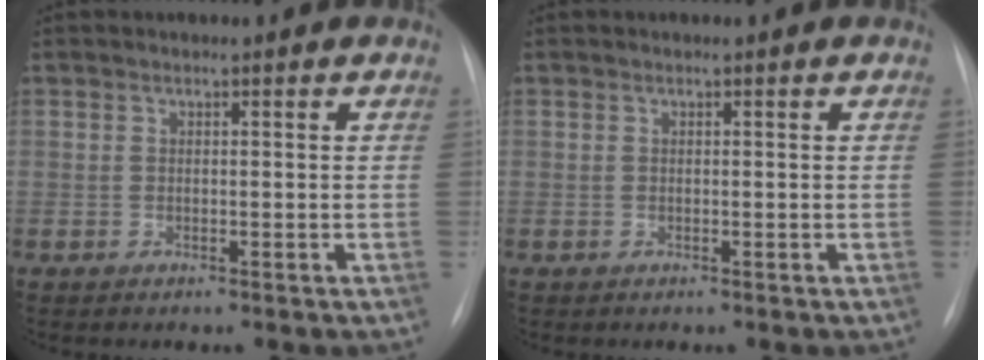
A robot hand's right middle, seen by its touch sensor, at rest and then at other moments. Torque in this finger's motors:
{"motor_torque": [-0.18, -0.16, -0.04, -0.01]}